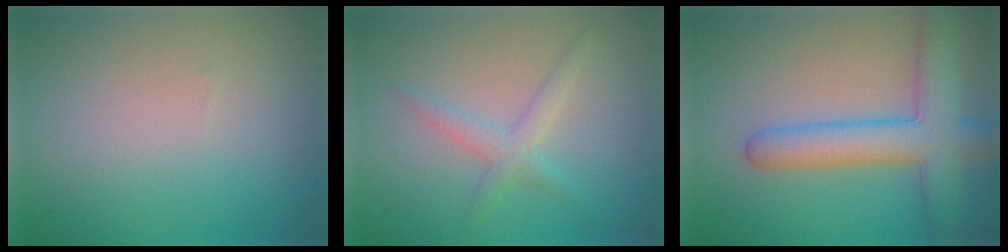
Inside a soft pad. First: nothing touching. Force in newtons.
{"total": 2.1, "press": 2.1, "slide": 0.0}
{"total": 6.3, "press": 6.3, "slide": 0.4}